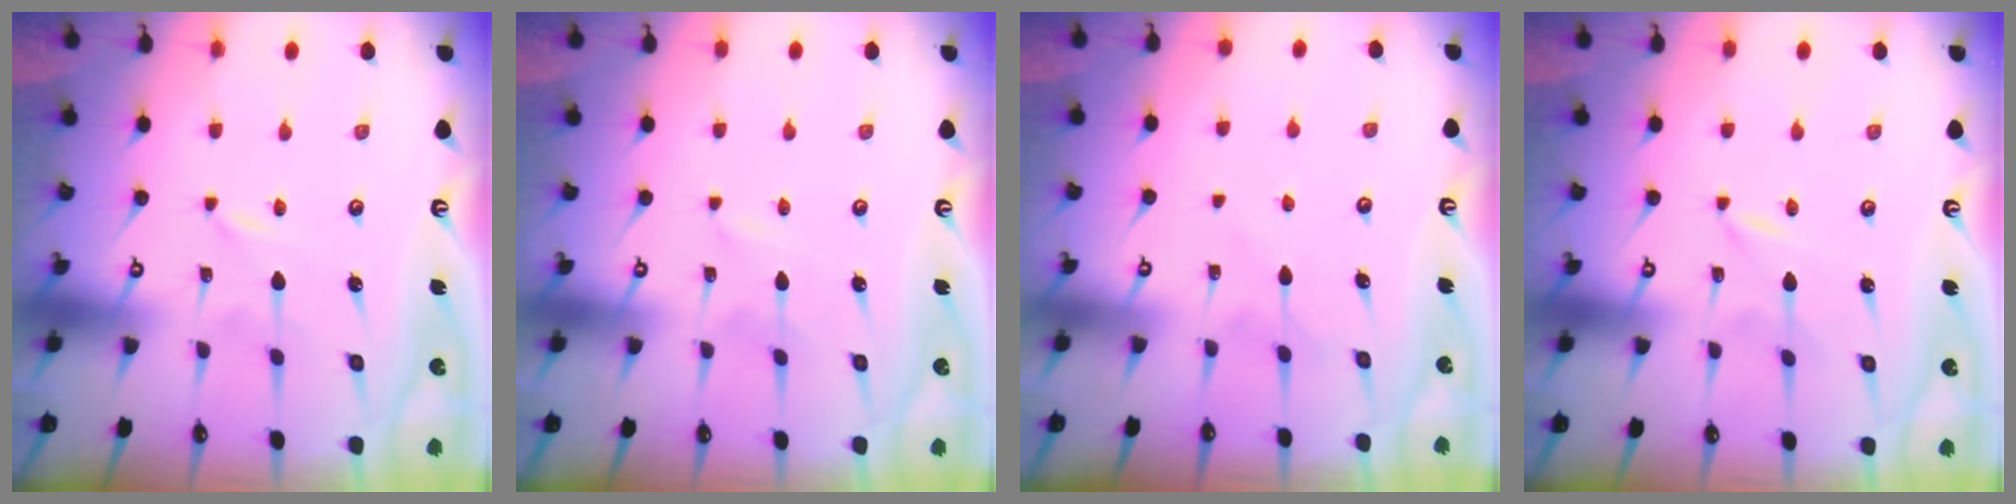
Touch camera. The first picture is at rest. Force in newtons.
{"total": 1.0, "press": 1.0, "slide": 0.1}
{"total": 4.6, "press": 4.6, "slide": 0.4}
{"total": 0.0}